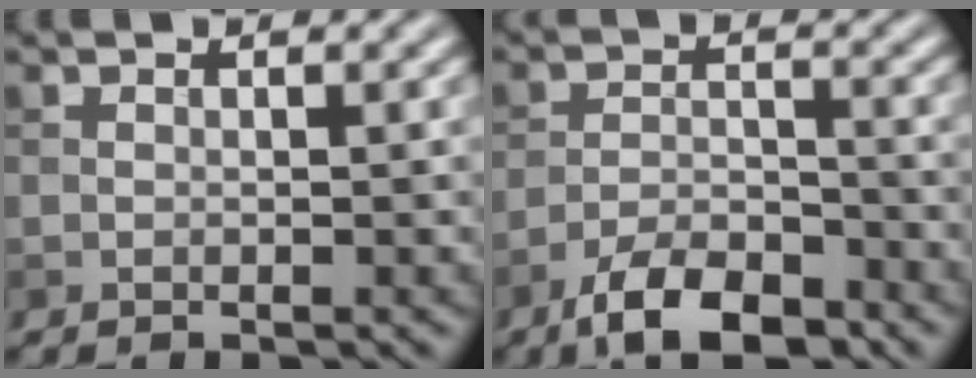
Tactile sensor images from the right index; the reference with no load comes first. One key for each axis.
{"total": 6.2, "fx": -4.5, "fy": 2.1, "fz": 3.6, "tx": -0.059, "ty": -0.001, "tz": -0.084}